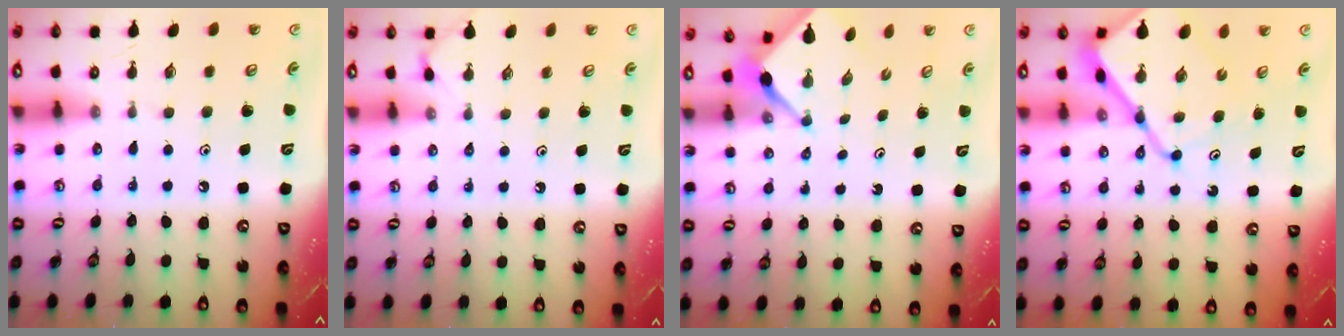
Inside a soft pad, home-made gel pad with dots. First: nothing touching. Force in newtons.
{"total": 3.2, "press": 3.1, "slide": 0.5}
{"total": 2.4, "press": 2.4, "slide": 0.2}
{"total": 14.7, "press": 14.6, "slide": 1.8}